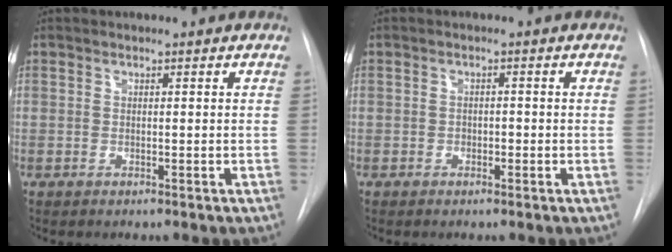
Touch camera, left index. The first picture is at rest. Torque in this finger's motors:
{"motor_torque": [-0.23, 0.13, -0.04, -0.01]}